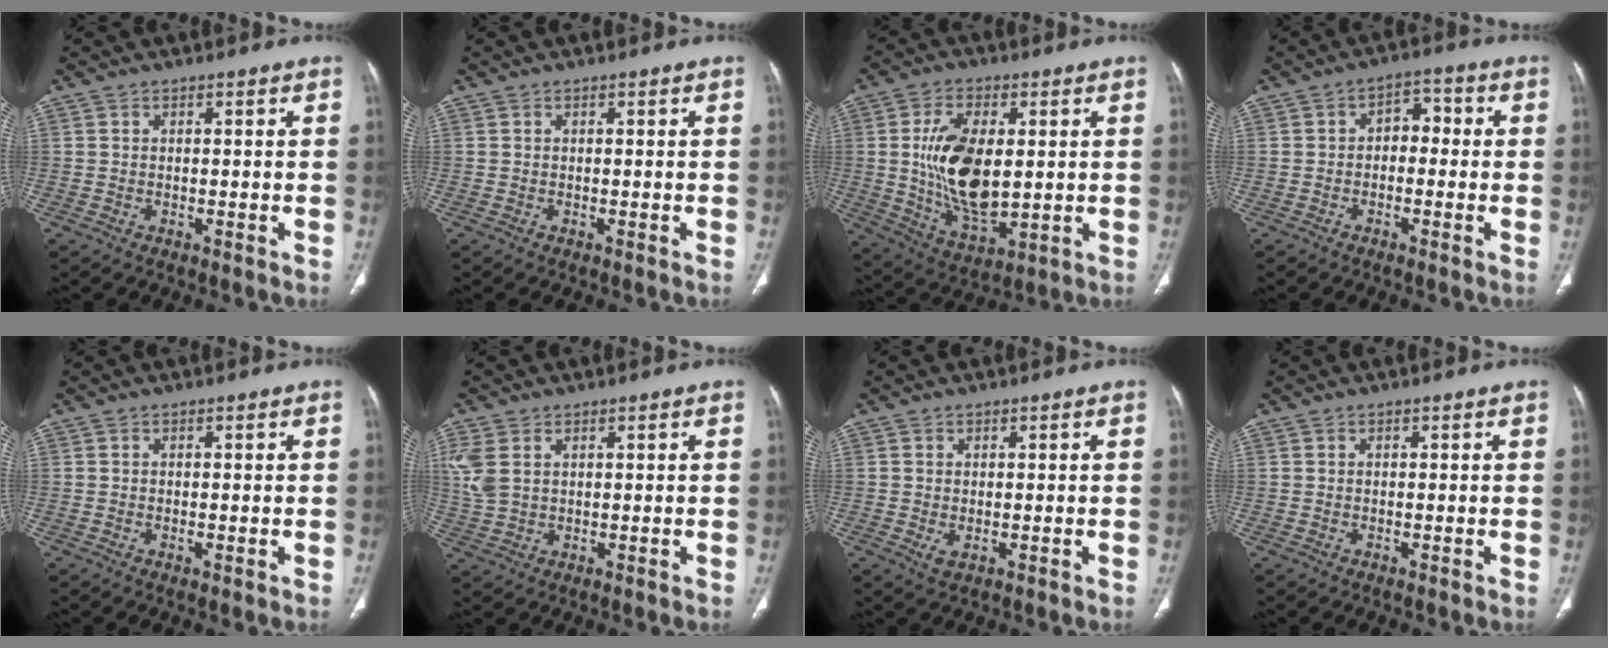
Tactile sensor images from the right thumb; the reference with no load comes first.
{"total": 0.0}
{"total": 15.6, "force": [1.3, 8.1, 13.2], "torque": [-0.232, -0.016, 0.034]}
{"total": 5.6, "force": [-0.6, 3.9, 4.0], "torque": [-0.029, 0.033, -0.022]}
{"total": 0.7, "force": [-0.2, 0.3, 0.6], "torque": [-0.012, -0.002, -0.003]}
{"total": 5.8, "force": [1.9, 3.7, 4.0], "torque": [-0.103, 0.004, 0.047]}
{"total": 1.7, "force": [-0.3, 1.1, 1.3], "torque": [-0.027, -0.005, 0.000]}
{"total": 0.0}